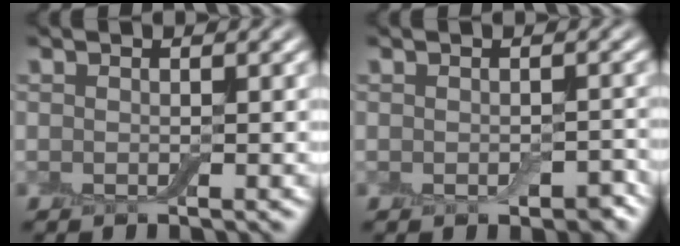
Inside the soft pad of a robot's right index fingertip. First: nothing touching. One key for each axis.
{"total": 1.9, "fx": -0.7, "fy": 1.1, "fz": 1.3, "tx": -0.022, "ty": -0.008, "tz": -0.007}